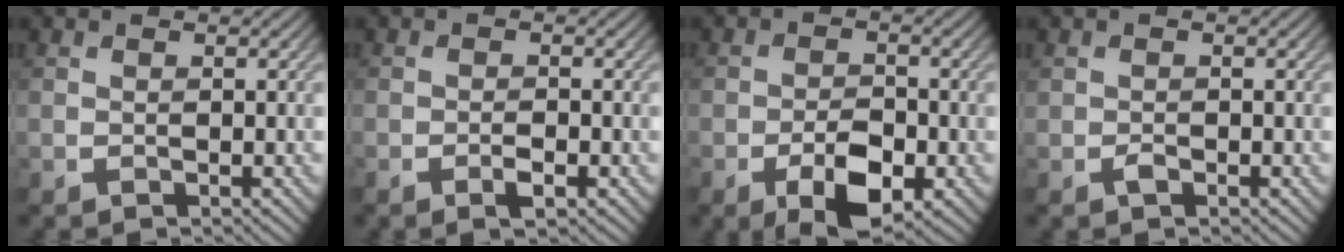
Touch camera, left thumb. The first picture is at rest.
{"total": 1.8, "force": [-1.0, 0.5, 1.5], "torque": [-0.024, 0.002, -0.018]}
{"total": 6.4, "force": [-3.1, 2.9, 4.8], "torque": [-0.081, 0.000, -0.058]}
{"total": 1.0, "force": [-0.6, 0.6, 0.5], "torque": [-0.012, 0.000, -0.011]}